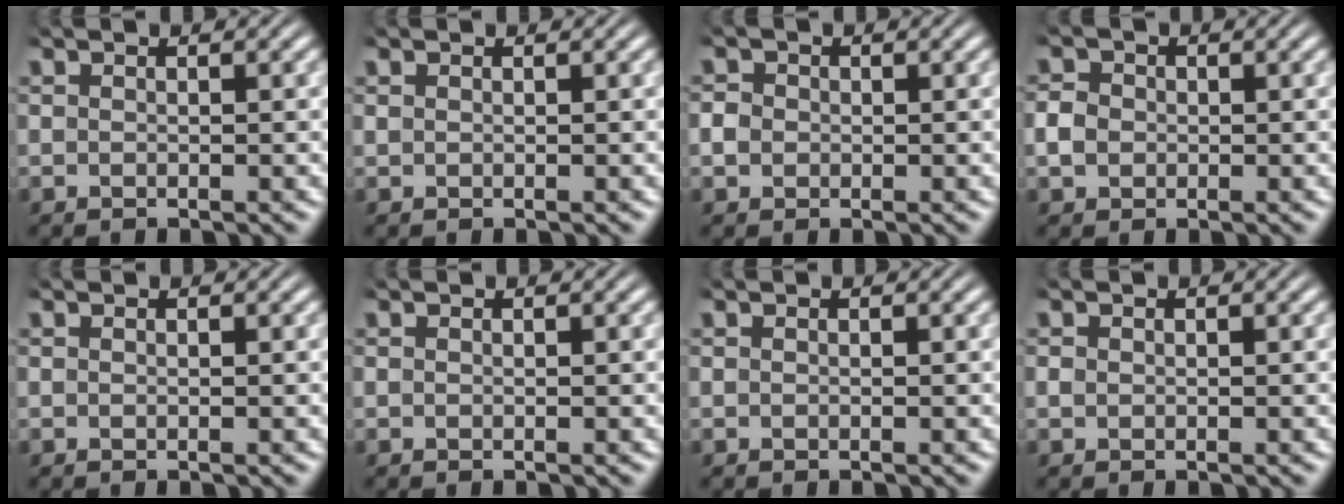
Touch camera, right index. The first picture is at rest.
{"total": 0.0}
{"total": 1.3, "force": [-0.3, 1.2, 0.3], "torque": [-0.015, -0.009, -0.001]}
{"total": 1.6, "force": [-0.4, 1.4, 0.7], "torque": [-0.022, -0.009, -0.002]}
{"total": 0.0}
{"total": 0.0}
{"total": 0.0}
{"total": 0.0}